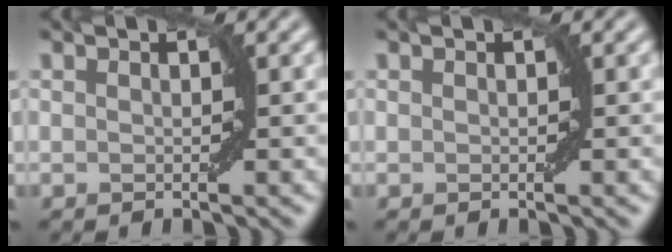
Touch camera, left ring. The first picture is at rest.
{"total": 0.0}